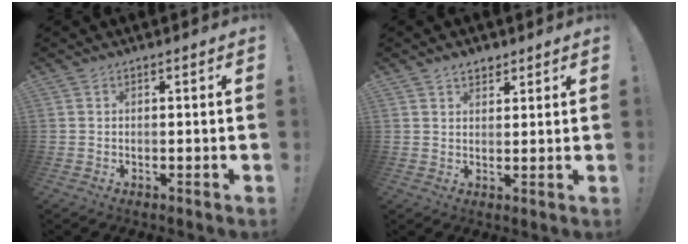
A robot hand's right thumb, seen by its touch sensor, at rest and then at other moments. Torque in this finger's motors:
{"motor_torque": [0.02, -0.01, 0.45, 0.25, 0.00]}